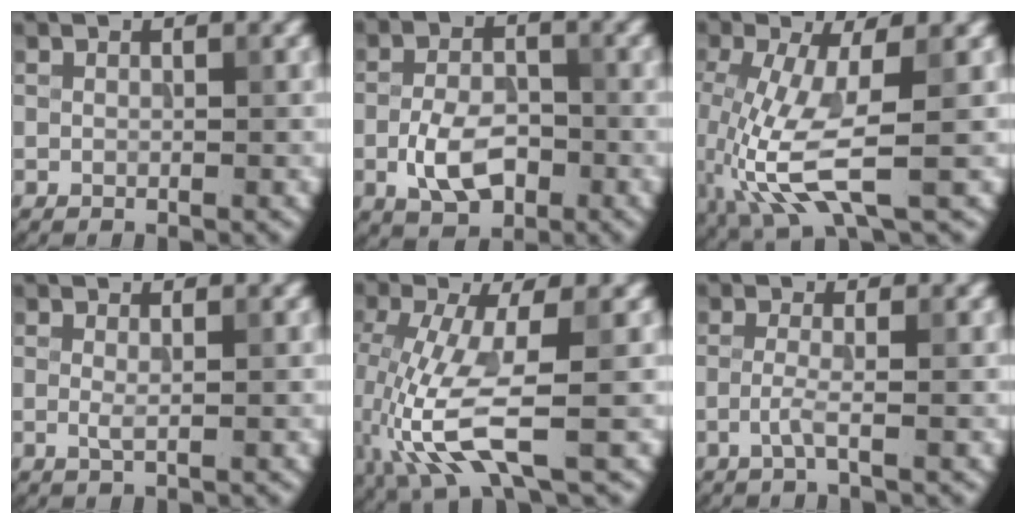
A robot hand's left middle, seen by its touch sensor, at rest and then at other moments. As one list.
[{"total": 4.5, "force": [-1.8, 2.4, 3.3], "torque": [-0.068, 0.004, -0.034]}, {"total": 6.8, "force": [-2.0, 1.6, 6.3], "torque": [-0.162, -0.012, -0.036]}, {"total": 0.6, "force": [0.0, -0.3, 0.6], "torque": [-0.019, 0.000, 0.002]}, {"total": 7.5, "force": [-2.5, 1.7, 6.9], "torque": [-0.173, -0.010, -0.048]}, {"total": 1.4, "force": [-0.6, -0.3, 1.2], "torque": [-0.033, 0.004, -0.015]}]